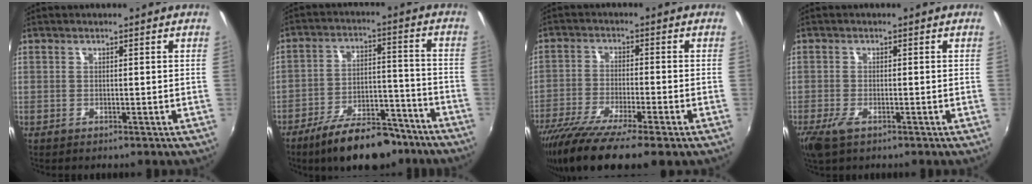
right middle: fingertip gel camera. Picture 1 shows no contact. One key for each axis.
{"total": 16.3, "fx": -12.5, "fy": 6.2, "fz": 8.3, "tx": -0.148, "ty": 0.004, "tz": -0.182}
{"total": 14.2, "fx": -10.5, "fy": 1.6, "fz": 9.5, "tx": -0.194, "ty": -0.055, "tz": -0.182}
{"total": 3.6, "fx": -2.2, "fy": 1.3, "fz": 2.5, "tx": -0.060, "ty": -0.012, "tz": -0.043}